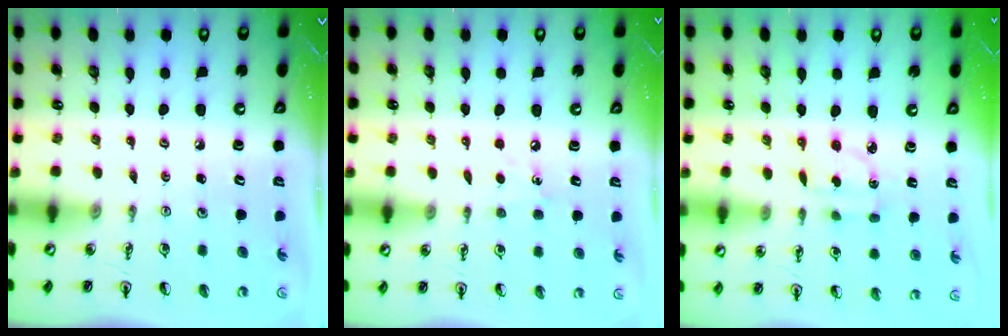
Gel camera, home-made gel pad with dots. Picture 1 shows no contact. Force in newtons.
{"total": 5.4, "press": 5.4, "slide": 0.7}
{"total": 2.7, "press": 2.7, "slide": 0.2}